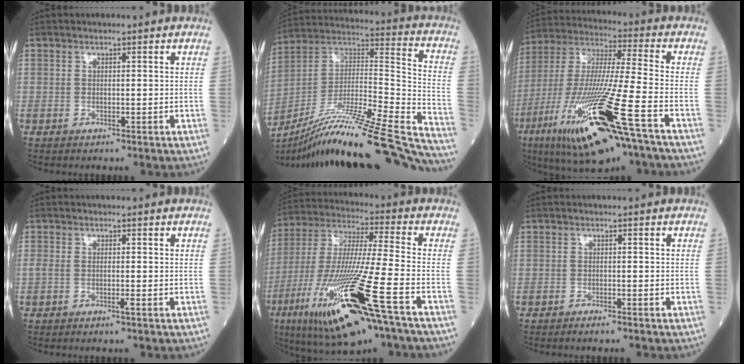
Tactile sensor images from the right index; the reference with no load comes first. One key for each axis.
{"total": 32.9, "fx": -28.5, "fy": -0.1, "fz": 16.4, "tx": -0.211, "ty": -0.038, "tz": -0.440}
{"total": 23.1, "fx": -10.9, "fy": 1.9, "fz": 20.3, "tx": -0.415, "ty": -0.050, "tz": -0.196}
{"total": 1.5, "fx": -0.6, "fy": 0.2, "fz": 1.4, "tx": -0.032, "ty": -0.001, "tz": -0.013}
{"total": 22.7, "fx": -10.1, "fy": 1.6, "fz": 20.3, "tx": -0.419, "ty": -0.048, "tz": -0.184}
{"total": 1.3, "fx": -1.1, "fy": -0.1, "fz": 0.6, "tx": -0.010, "ty": 0.000, "tz": -0.017}